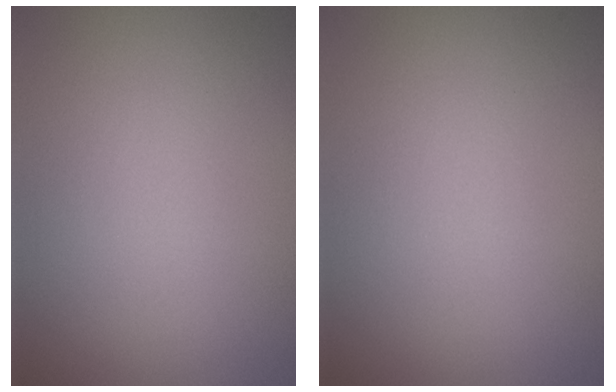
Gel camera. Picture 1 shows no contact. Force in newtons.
{"total": 0.0}